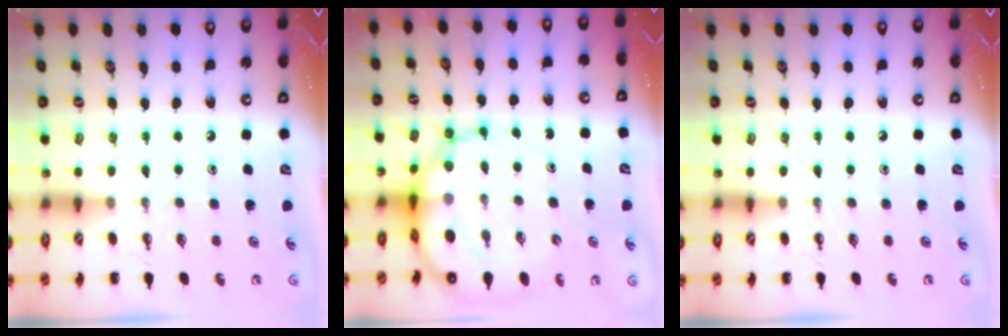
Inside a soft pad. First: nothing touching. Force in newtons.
{"total": 12.6, "press": 12.0, "slide": 3.6}
{"total": 0.0}